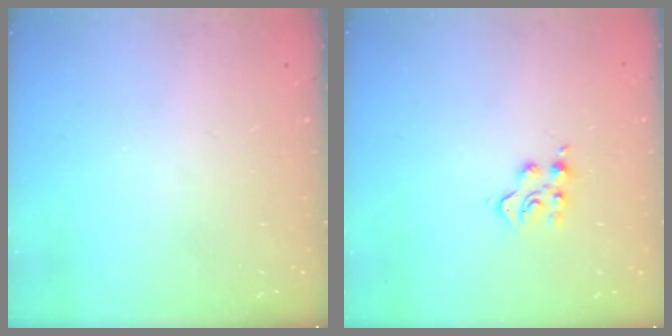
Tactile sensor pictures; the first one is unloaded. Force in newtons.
{"total": 5.1, "press": 5.0, "slide": 0.5}